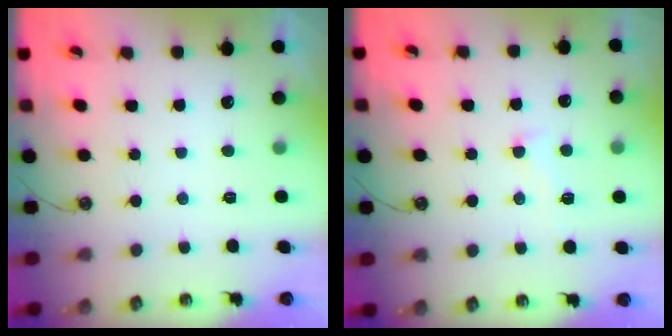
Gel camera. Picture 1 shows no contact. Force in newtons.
{"total": 0.9, "press": 0.6, "slide": 0.7}